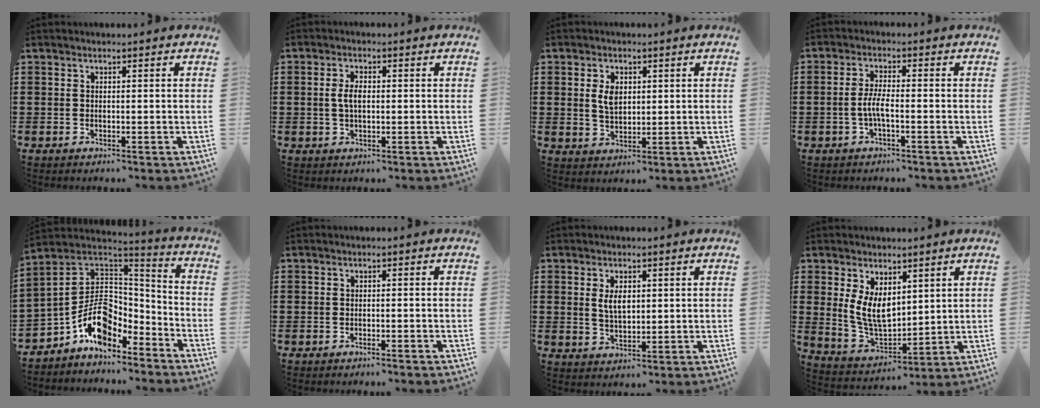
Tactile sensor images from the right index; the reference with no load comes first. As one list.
[{"total": 3.0, "force": [0.1, 1.3, 2.7], "torque": [-0.061, 0.002, -0.002]}, {"total": 3.7, "force": [0.9, 2.4, 2.8], "torque": [-0.053, 0.006, 0.013]}, {"total": 3.7, "force": [-1.2, 0.7, 3.4], "torque": [-0.082, -0.006, -0.030]}, {"total": 11.1, "force": [-4.5, 7.5, 6.8], "torque": [-0.144, 0.007, -0.087]}, {"total": 0.9, "force": [-0.9, -0.2, 0.0], "torque": [-0.002, 0.000, -0.017]}, {"total": 3.5, "force": [0.9, 1.8, 2.9], "torque": [-0.053, 0.004, 0.012]}, {"total": 7.3, "force": [2.5, 4.5, 5.2], "torque": [-0.107, -0.006, 0.047]}]